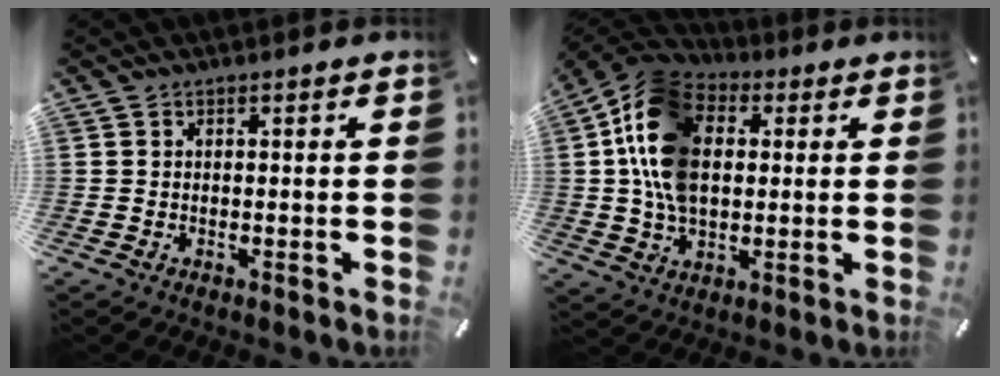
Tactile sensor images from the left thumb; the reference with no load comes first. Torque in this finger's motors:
{"motor_torque": [2.48, 2.53, 2.37, -0.40, 0.59]}